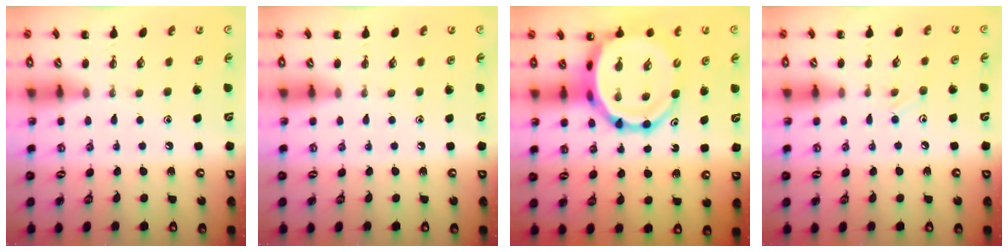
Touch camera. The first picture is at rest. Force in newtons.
{"total": 0.0}
{"total": 13.1, "press": 12.5, "slide": 3.9}
{"total": 6.2, "press": 5.9, "slide": 2.0}